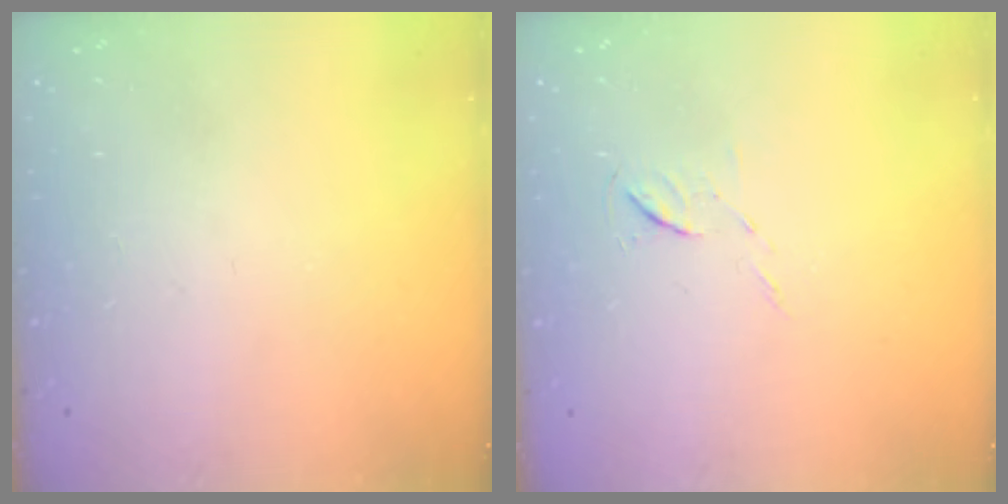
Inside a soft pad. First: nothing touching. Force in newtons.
{"total": 5.3, "press": 5.3, "slide": 0.5}